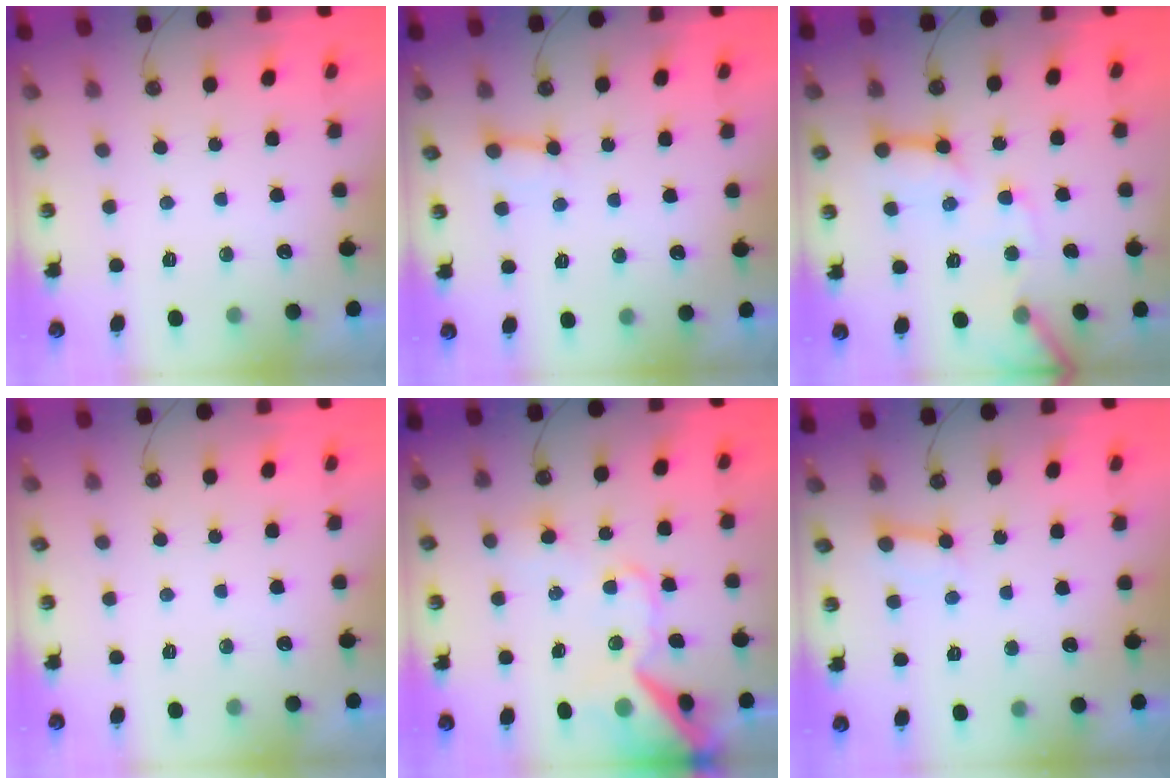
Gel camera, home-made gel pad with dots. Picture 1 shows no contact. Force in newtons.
{"total": 6.1, "press": 6.1, "slide": 0.6}
{"total": 13.4, "press": 13.3, "slide": 1.5}
{"total": 0.0}
{"total": 17.3, "press": 17.2, "slide": 2.3}
{"total": 3.0, "press": 3.0, "slide": 0.3}